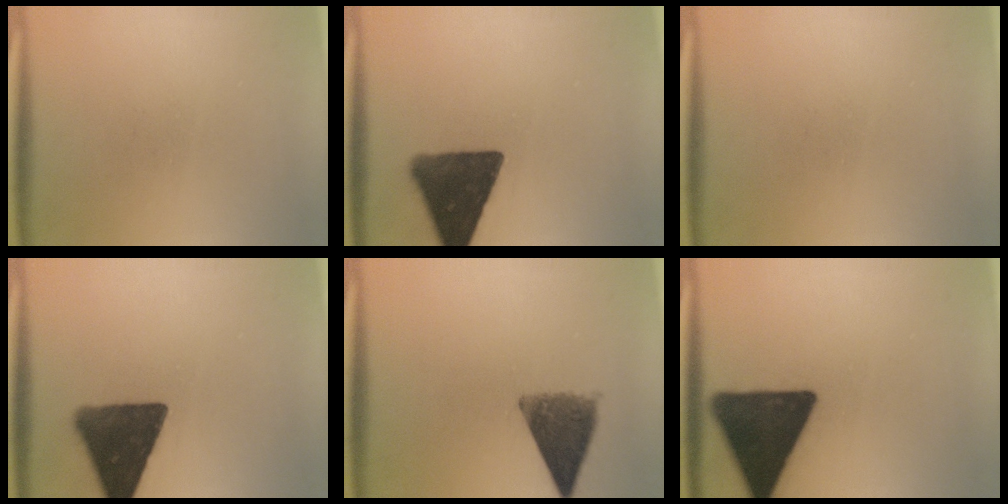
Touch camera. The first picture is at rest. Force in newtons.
{"total": 14.6}
{"total": 0.0}
{"total": 14.6}
{"total": 9.1}
{"total": 17.3}